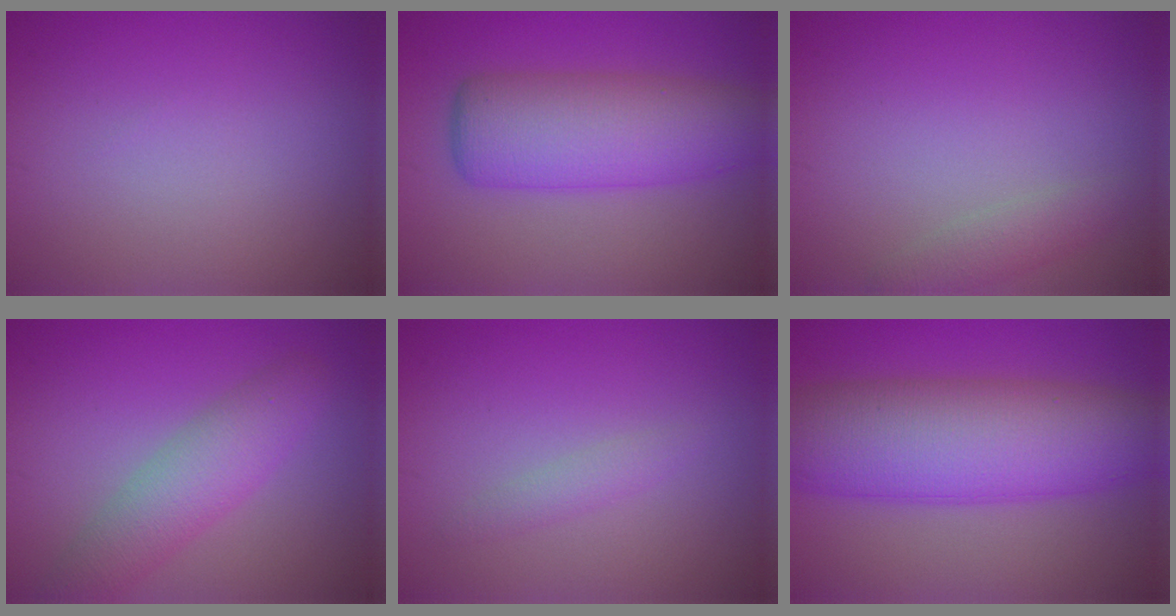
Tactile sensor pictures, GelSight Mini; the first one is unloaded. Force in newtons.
{"total": 7.8, "press": 7.8, "slide": 0.4}
{"total": 1.9, "press": 1.9, "slide": 0.1}
{"total": 4.6, "press": 4.6, "slide": 0.3}
{"total": 1.3, "press": 1.3, "slide": 0.0}
{"total": 11.4, "press": 11.4, "slide": 0.1}